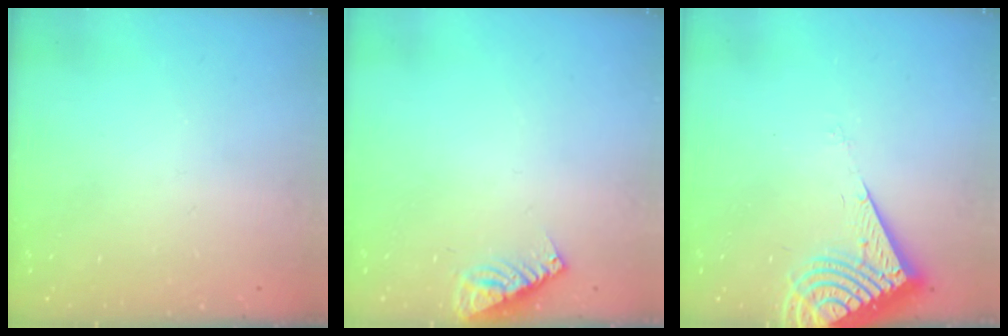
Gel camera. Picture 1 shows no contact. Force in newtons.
{"total": 7.2, "press": 7.1, "slide": 0.7}
{"total": 10.7, "press": 10.6, "slide": 1.1}